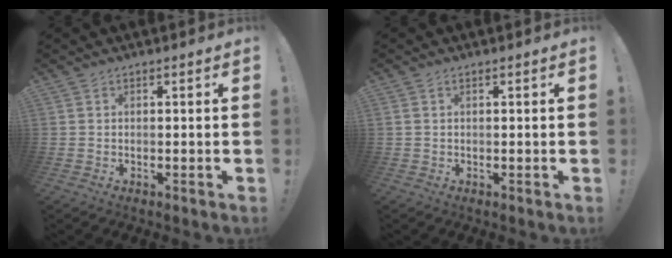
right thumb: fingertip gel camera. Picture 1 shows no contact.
{"total": 0.7, "force": [0.4, 0.1, 0.6], "torque": [-0.012, 0.001, 0.008]}